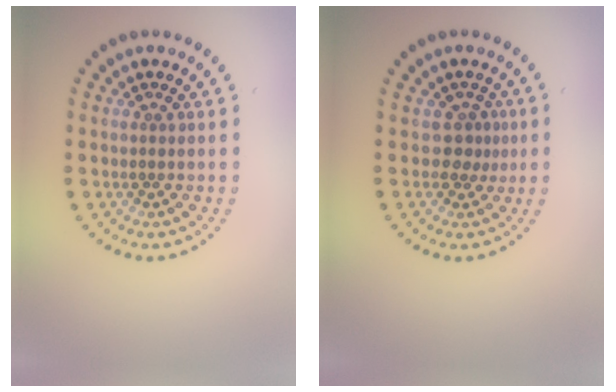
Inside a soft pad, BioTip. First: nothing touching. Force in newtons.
{"total": 1.8, "press": 1.3, "slide": 1.1}